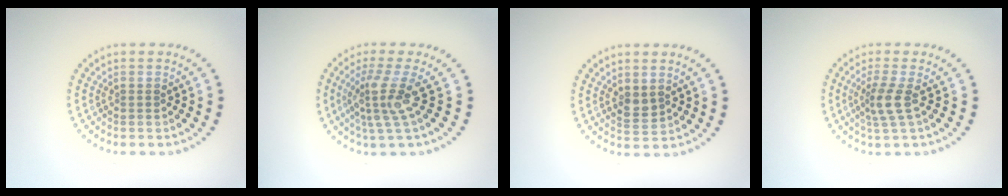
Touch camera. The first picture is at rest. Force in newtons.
{"total": 3.6, "press": 2.5, "slide": 2.5}
{"total": 1.7, "press": 1.7, "slide": 0.4}
{"total": 2.4, "press": 1.8, "slide": 1.6}